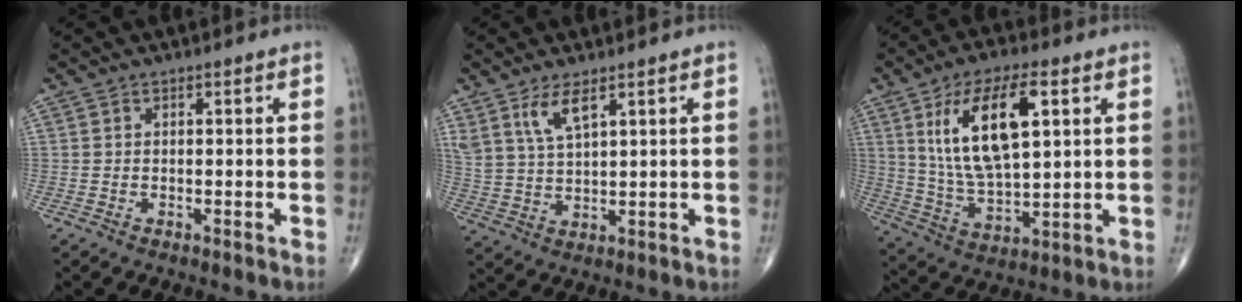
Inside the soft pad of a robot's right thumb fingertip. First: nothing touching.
{"total": 6.2, "force": [3.7, 1.9, 4.5], "torque": [-0.092, -0.018, 0.082]}
{"total": 17.1, "force": [5.5, 7.0, 14.6], "torque": [-0.261, -0.013, 0.108]}